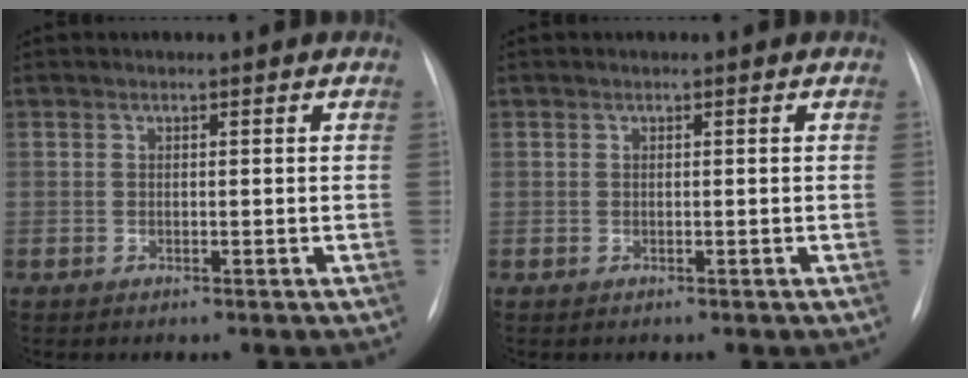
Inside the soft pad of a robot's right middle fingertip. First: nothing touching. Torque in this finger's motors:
{"motor_torque": [-1.64, 0.48, -0.22, -0.08]}